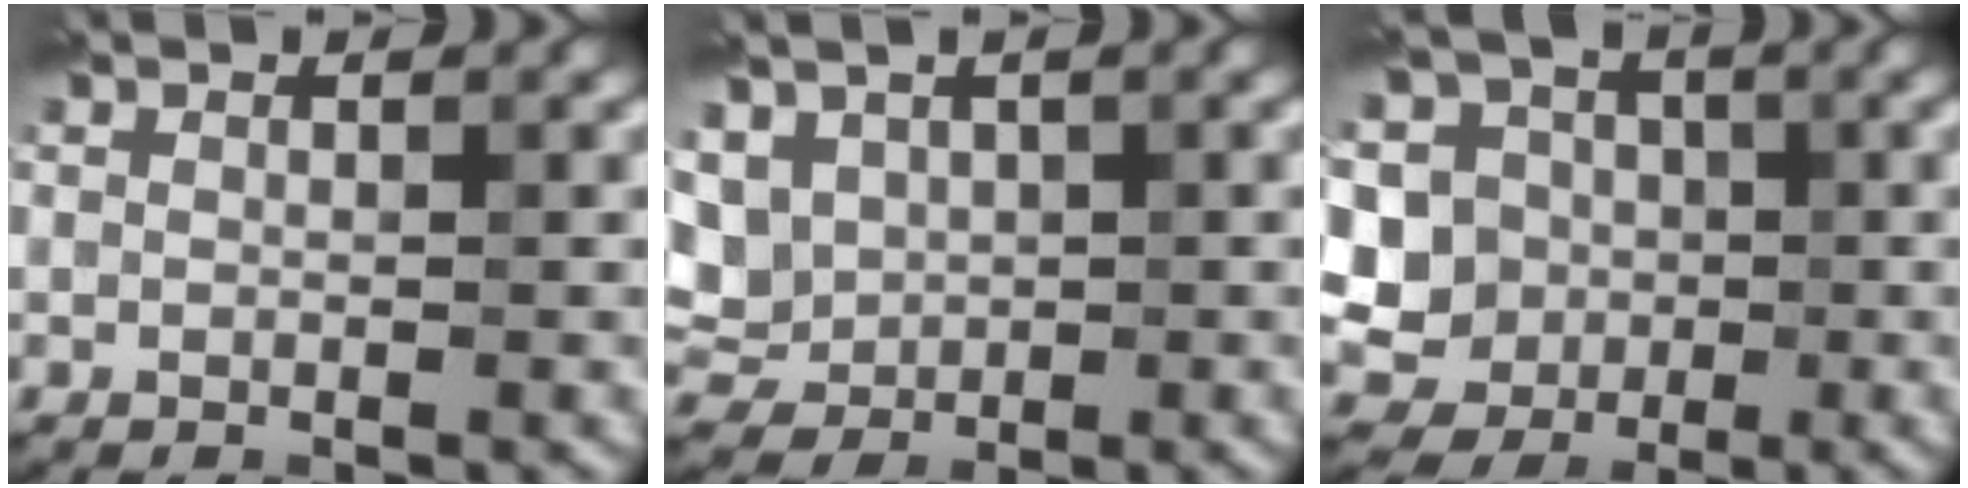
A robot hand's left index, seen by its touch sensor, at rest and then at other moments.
{"total": 5.7, "force": [1.1, 4.5, 3.4], "torque": [-0.089, 0.008, 0.023]}
{"total": 12.7, "force": [1.3, 11.8, 4.5], "torque": [-0.134, 0.036, 0.006]}